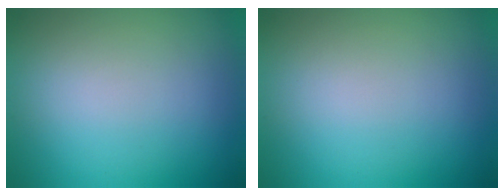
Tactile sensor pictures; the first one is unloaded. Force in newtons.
{"total": 0.0}